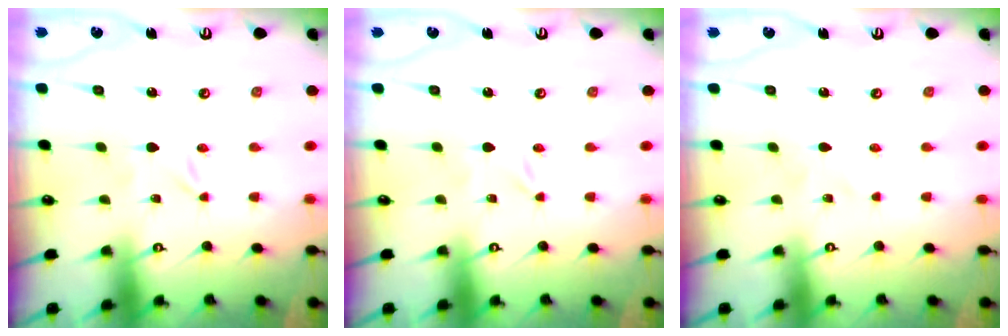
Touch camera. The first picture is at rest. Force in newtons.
{"total": 0.0}
{"total": 2.3, "press": 2.3, "slide": 0.2}